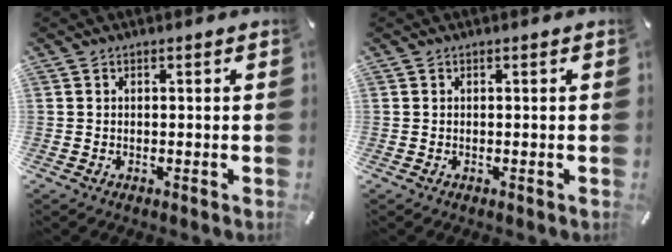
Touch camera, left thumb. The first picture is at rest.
{"total": 0.0}